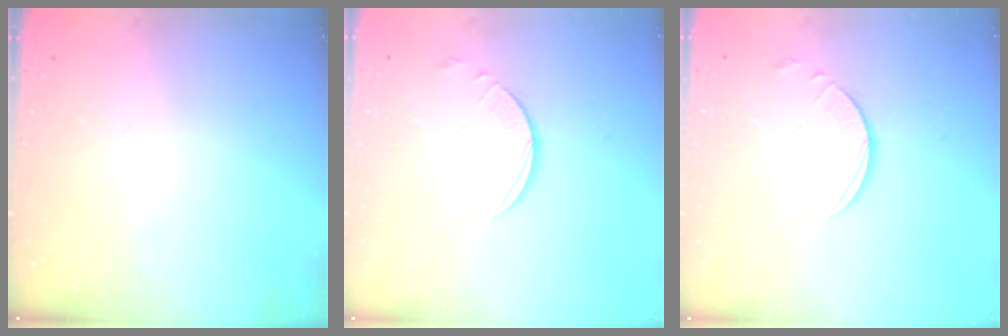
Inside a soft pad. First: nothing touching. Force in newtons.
{"total": 1.9, "press": 1.9, "slide": 0.1}
{"total": 1.9, "press": 1.9, "slide": 0.1}